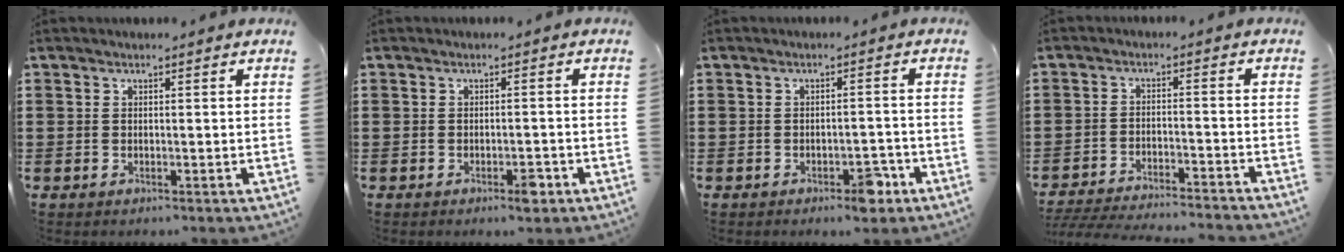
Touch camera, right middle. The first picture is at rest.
{"total": 2.2, "force": [-1.4, 0.7, 1.5], "torque": [-0.026, 0.000, -0.025]}
{"total": 3.8, "force": [-2.7, 1.3, 2.4], "torque": [-0.034, 0.007, -0.048]}
{"total": 4.5, "force": [-4.4, -0.2, 0.9], "torque": [-0.023, -0.007, -0.092]}